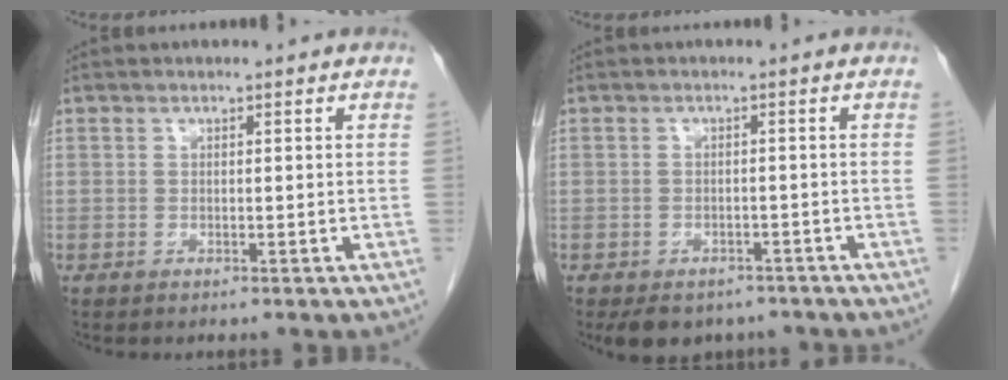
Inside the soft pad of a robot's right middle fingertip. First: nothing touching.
{"total": 7.3, "force": [-5.8, 3.9, 2.1], "torque": [-0.023, 0.003, -0.074]}